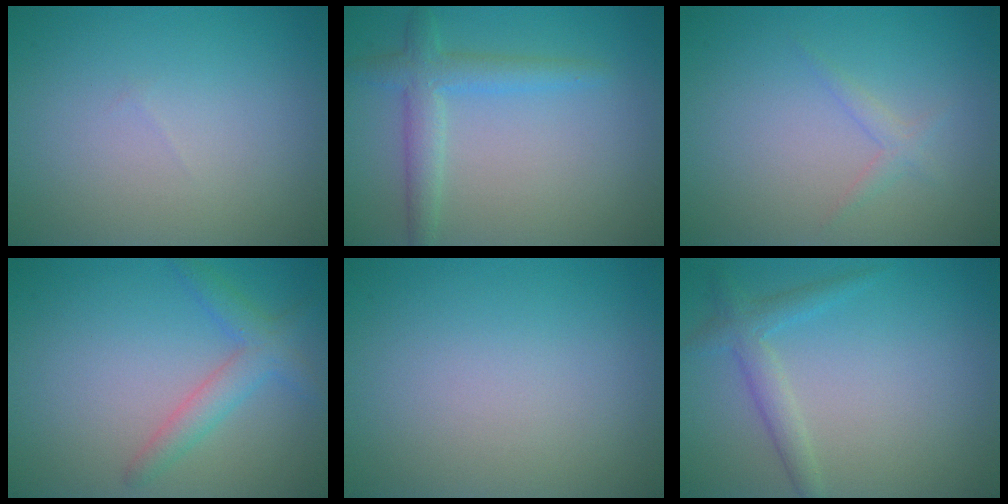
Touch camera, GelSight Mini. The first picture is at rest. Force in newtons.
{"total": 3.1, "press": 3.1, "slide": 0.2}
{"total": 1.1, "press": 1.1, "slide": 0.1}
{"total": 2.9, "press": 2.9, "slide": 0.1}
{"total": 0.0}
{"total": 2.3, "press": 2.3, "slide": 0.1}